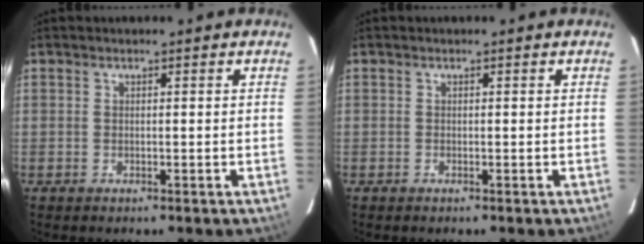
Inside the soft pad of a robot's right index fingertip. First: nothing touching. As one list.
[{"total": 0.0}]